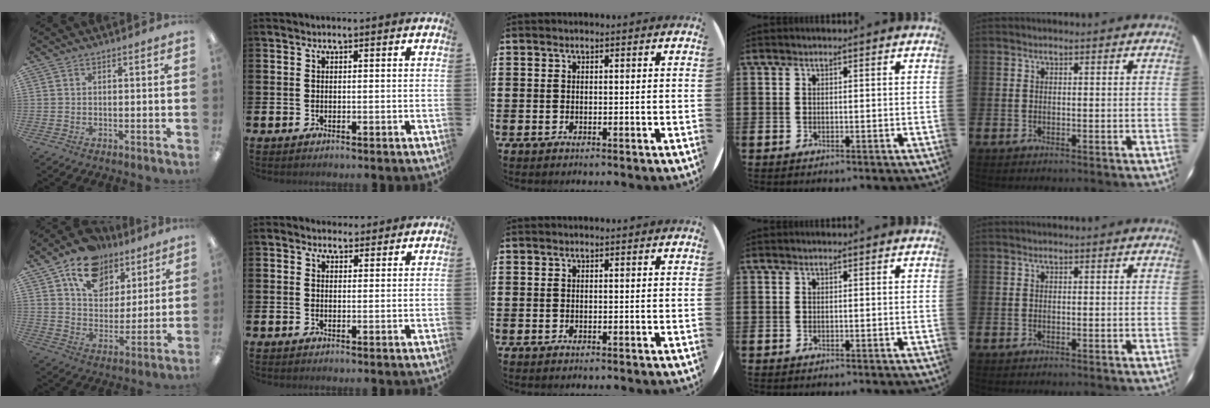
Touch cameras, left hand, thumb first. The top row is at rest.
{"thumb": {"total": 14.7, "force": [9.6, 9.5, 5.7], "torque": [-0.097, -0.048, 0.179]}, "index": {"total": 2.2, "force": [1.9, 1.1, 0.0], "torque": [0.003, -0.003, 0.034]}}